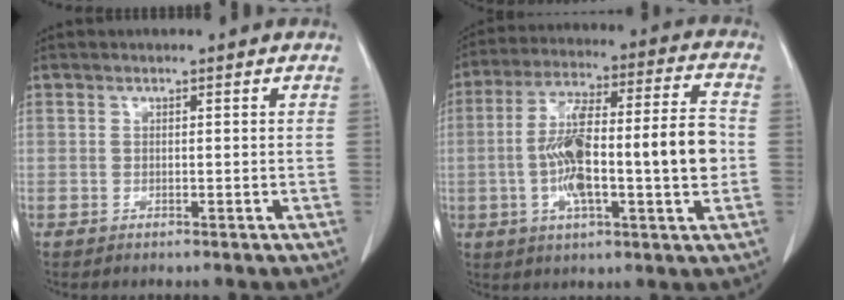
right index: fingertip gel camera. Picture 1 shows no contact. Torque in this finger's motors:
{"motor_torque": [2.14, 0.00, 0.56, 0.21]}